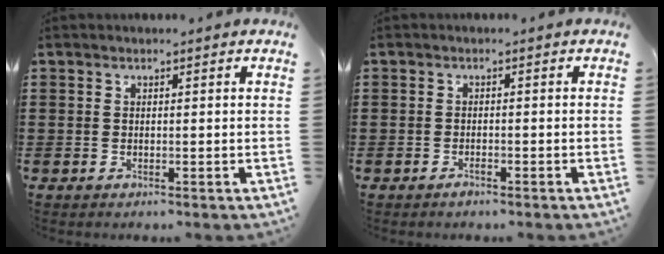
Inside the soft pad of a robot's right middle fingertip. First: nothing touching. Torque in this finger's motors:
{"motor_torque": [2.14, 0.00, 0.38, 0.13]}